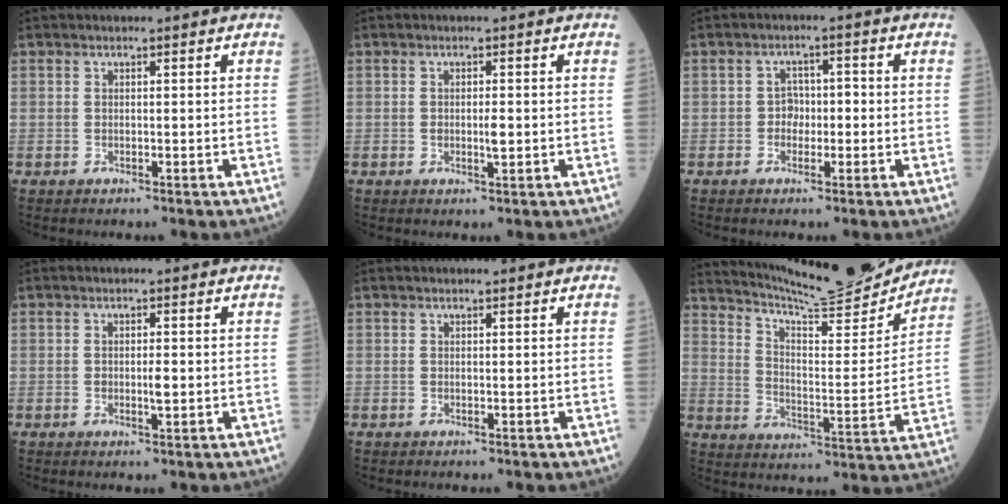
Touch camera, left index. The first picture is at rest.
{"total": 1.7, "force": [-0.1, 0.4, 1.6], "torque": [-0.030, -0.001, 0.000]}
{"total": 2.6, "force": [-0.7, 1.9, 1.6], "torque": [-0.019, 0.011, -0.015]}
{"total": 1.6, "force": [-0.2, 0.4, 1.5], "torque": [-0.028, -0.001, -0.001]}
{"total": 0.0}
{"total": 18.4, "force": [17.7, 0.3, 5.0], "torque": [-0.092, -0.048, 0.254]}